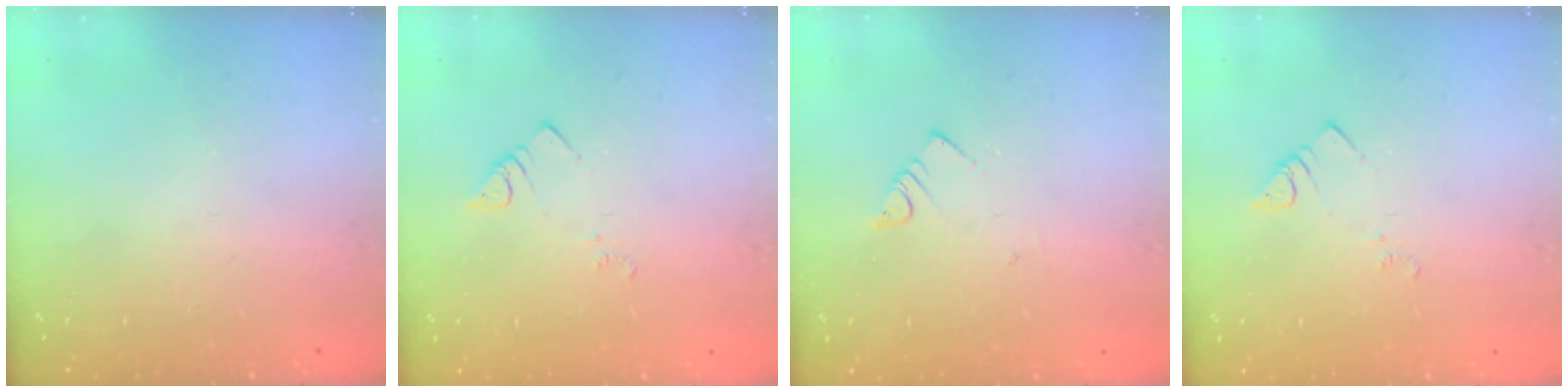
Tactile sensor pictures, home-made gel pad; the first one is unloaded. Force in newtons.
{"total": 3.7, "press": 3.7, "slide": 0.5}
{"total": 2.6, "press": 2.6, "slide": 0.3}
{"total": 3.7, "press": 3.7, "slide": 0.5}